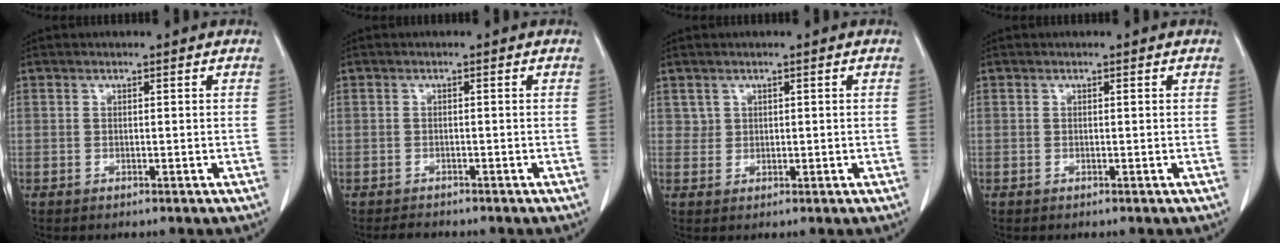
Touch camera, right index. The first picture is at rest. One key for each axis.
{"total": 1.1, "fx": -1.0, "fy": 0.3, "fz": 0.4, "tx": -0.012, "ty": -0.006, "tz": -0.014}
{"total": 1.3, "fx": 0.7, "fy": 1.1, "fz": 0.1, "tx": 0.009, "ty": 0.002, "tz": 0.009}
{"total": 0.0}